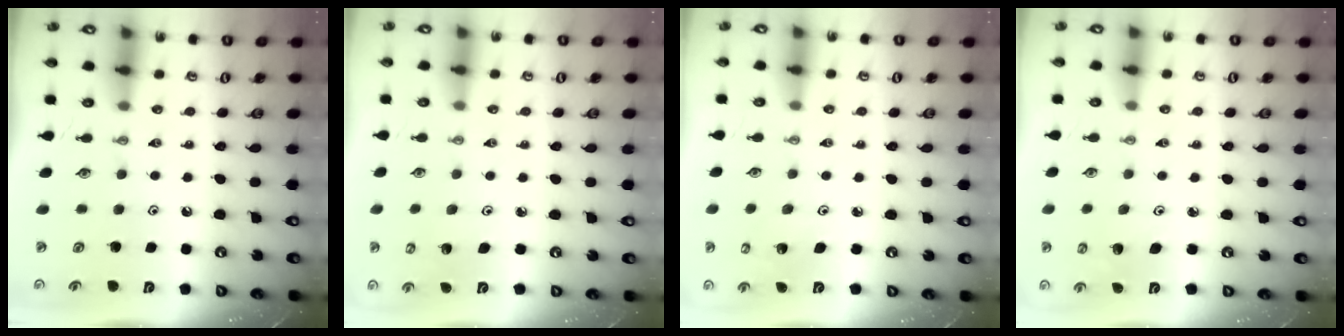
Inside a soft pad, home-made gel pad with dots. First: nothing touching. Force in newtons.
{"total": 2.8, "press": 2.7, "slide": 1.0}
{"total": 3.2, "press": 3.2, "slide": 0.2}
{"total": 3.4, "press": 3.2, "slide": 0.9}